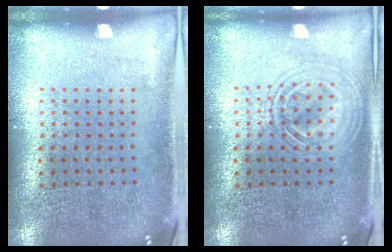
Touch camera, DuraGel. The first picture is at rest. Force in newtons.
{"total": 2.6, "press": 2.6, "slide": 0.3}